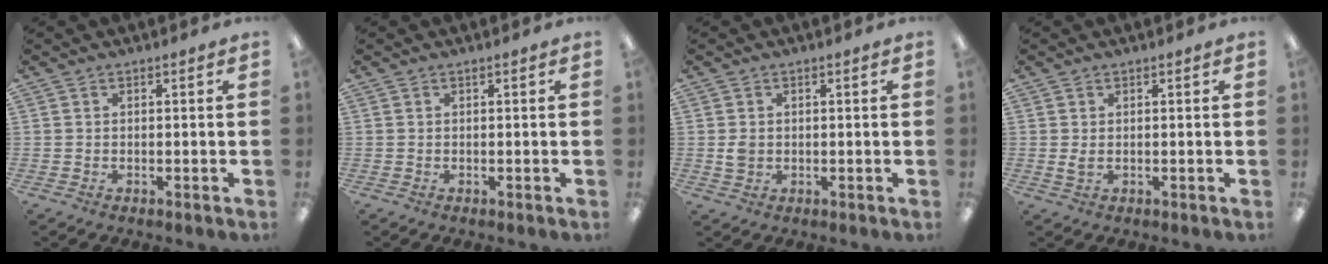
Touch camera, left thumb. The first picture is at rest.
{"total": 0.0}
{"total": 2.2, "force": [0.2, 1.8, 1.2], "torque": [-0.015, 0.001, 0.002]}
{"total": 1.6, "force": [0.4, 0.8, 1.4], "torque": [-0.028, -0.005, 0.003]}